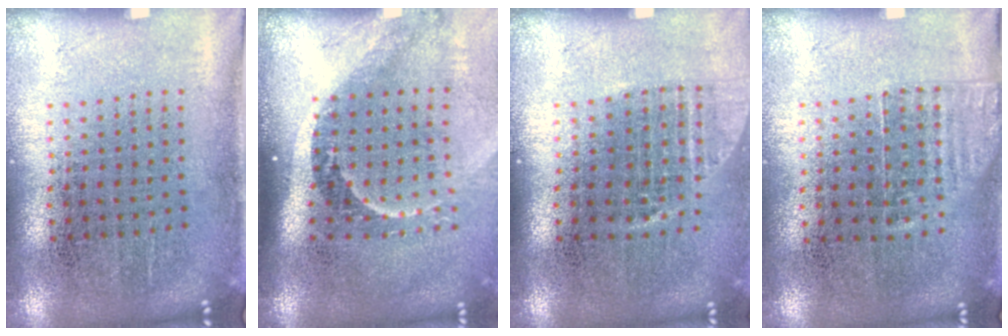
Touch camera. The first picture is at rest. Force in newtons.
{"total": 2.2, "press": 1.5, "slide": 1.6}
{"total": 1.0, "press": 0.9, "slide": 0.5}
{"total": 1.2, "press": 0.9, "slide": 0.7}